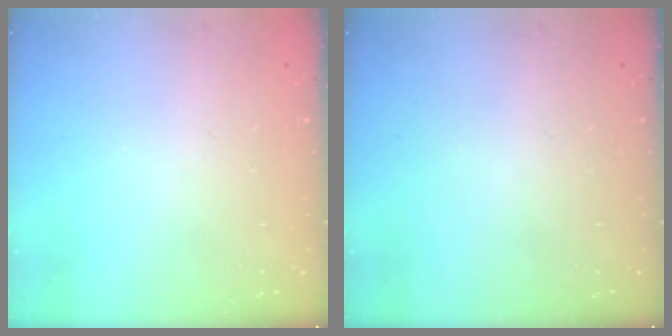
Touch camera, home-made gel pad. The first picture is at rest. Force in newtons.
{"total": 0.0}